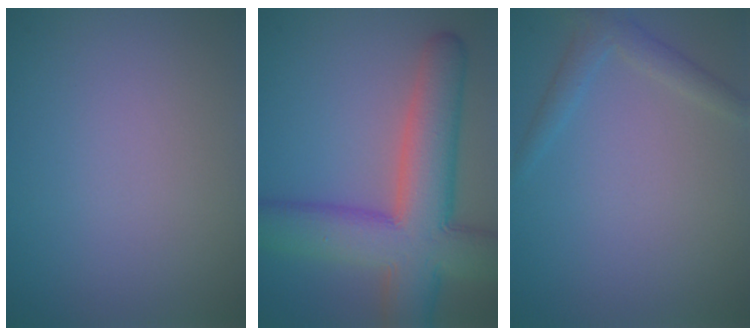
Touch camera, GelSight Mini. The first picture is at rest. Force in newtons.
{"total": 11.1, "press": 11.1, "slide": 0.5}
{"total": 1.9, "press": 1.9, "slide": 0.2}